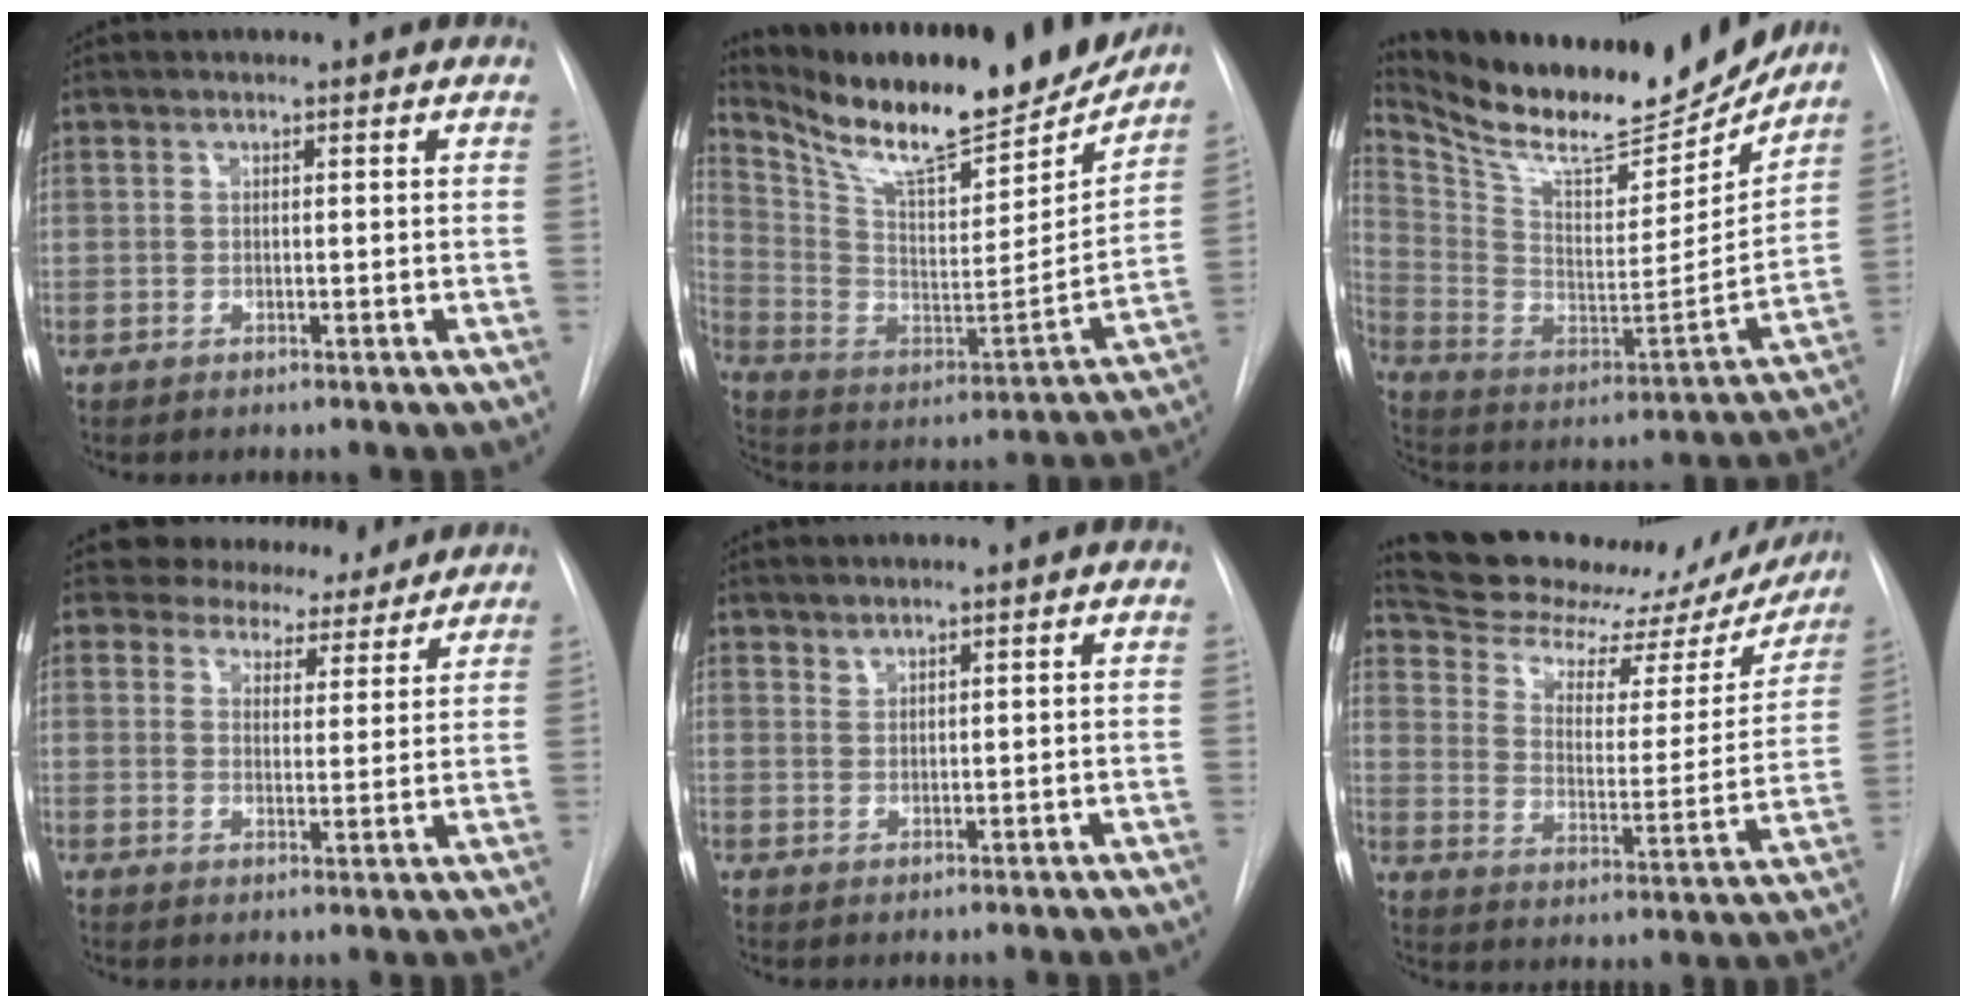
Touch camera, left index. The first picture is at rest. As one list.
[{"total": 24.1, "force": [20.5, 4.7, 11.9], "torque": [-0.215, -0.039, 0.319]}, {"total": 23.5, "force": [21.0, 5.1, 9.2], "torque": [-0.175, -0.040, 0.330]}, {"total": 8.2, "force": [7.5, 3.4, 0.4], "torque": [0.014, -0.006, 0.085]}, {"total": 1.0, "force": [1.0, 0.1, 0.1], "torque": [-0.002, 0.001, 0.022]}, {"total": 23.7, "force": [21.7, 6.4, 7.0], "torque": [-0.097, -0.037, 0.288]}]